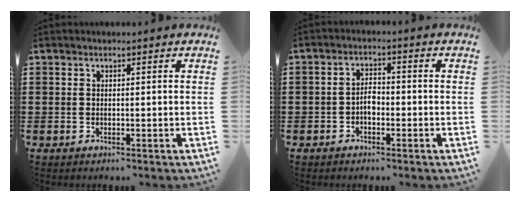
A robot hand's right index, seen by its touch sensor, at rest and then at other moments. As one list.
[{"total": 2.4, "force": [-0.8, 1.4, 1.8], "torque": [-0.035, 0.006, -0.016]}]